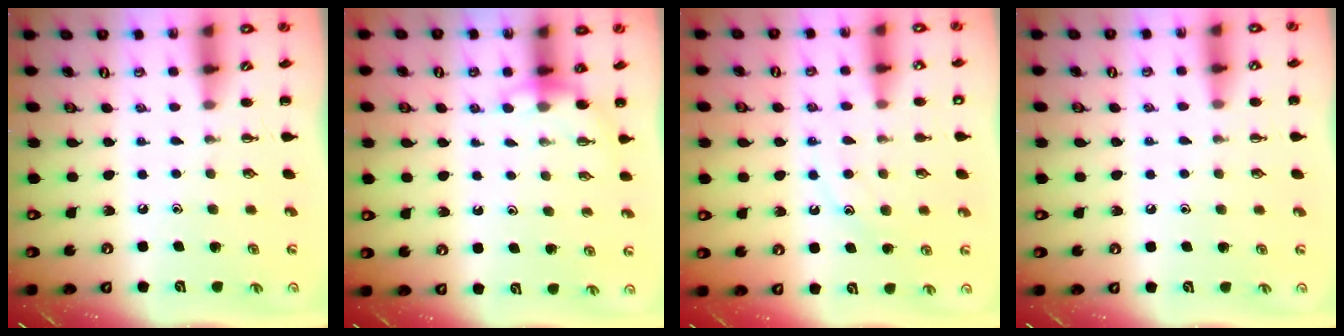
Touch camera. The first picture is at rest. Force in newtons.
{"total": 4.0, "press": 3.9, "slide": 1.1}
{"total": 12.1, "press": 12.1, "slide": 1.0}
{"total": 4.3, "press": 3.9, "slide": 1.8}